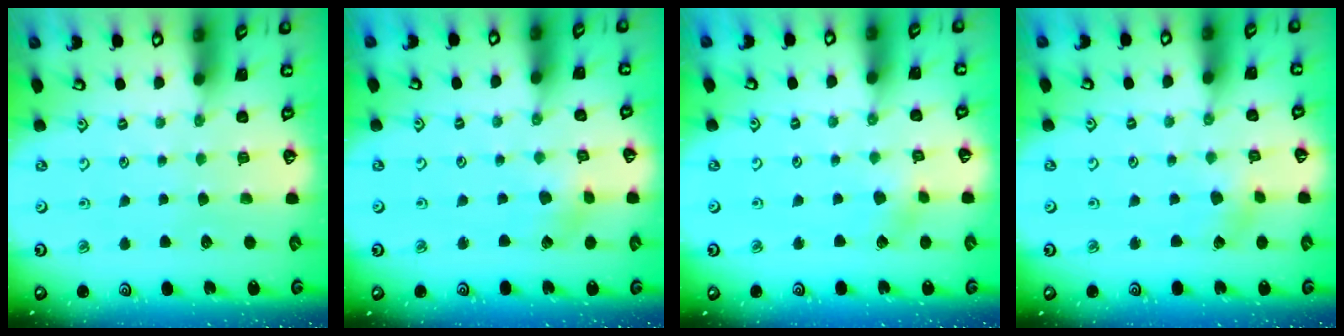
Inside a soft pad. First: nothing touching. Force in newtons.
{"total": 1.9, "press": 1.9, "slide": 0.3}
{"total": 3.0, "press": 3.0, "slide": 0.6}
{"total": 2.7, "press": 2.6, "slide": 0.6}